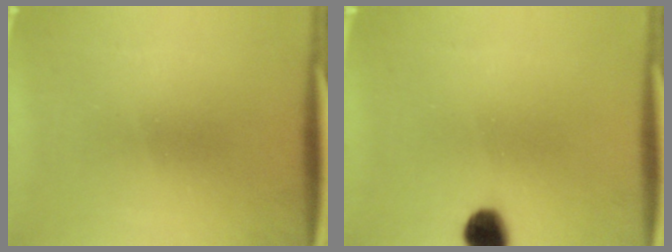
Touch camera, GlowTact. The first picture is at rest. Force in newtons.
{"total": 6.1}